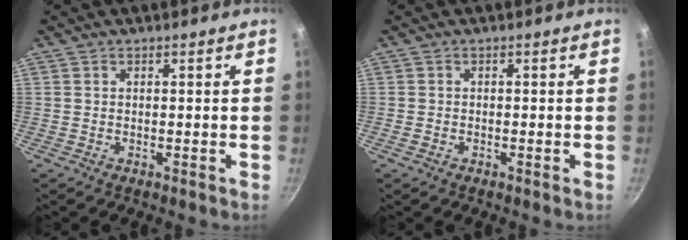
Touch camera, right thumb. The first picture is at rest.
{"total": 0.8, "force": [-0.5, 0.4, 0.5], "torque": [-0.014, 0.003, -0.012]}